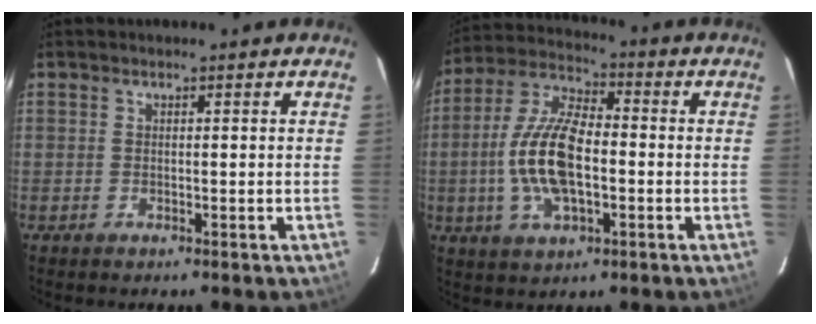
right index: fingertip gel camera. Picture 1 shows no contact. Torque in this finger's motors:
{"motor_torque": [1.38, -0.14, 0.46, 0.21]}